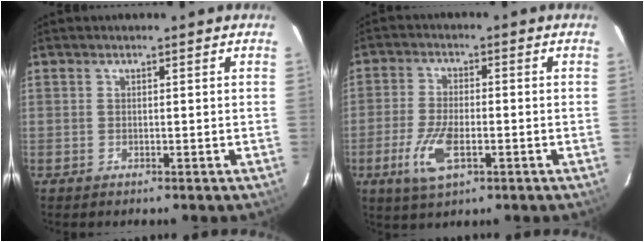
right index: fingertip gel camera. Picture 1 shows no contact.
{"total": 8.5, "force": [-3.2, 3.6, 7.0], "torque": [-0.156, -0.011, -0.061]}